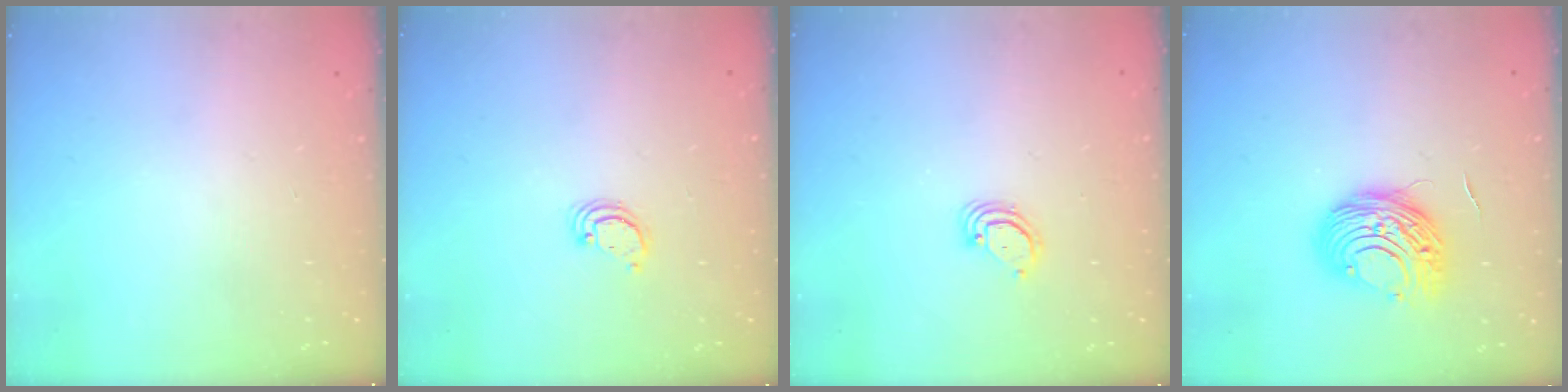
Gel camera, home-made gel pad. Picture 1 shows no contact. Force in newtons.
{"total": 2.6, "press": 2.6, "slide": 0.2}
{"total": 2.8, "press": 2.8, "slide": 0.3}
{"total": 10.5, "press": 10.5, "slide": 0.9}